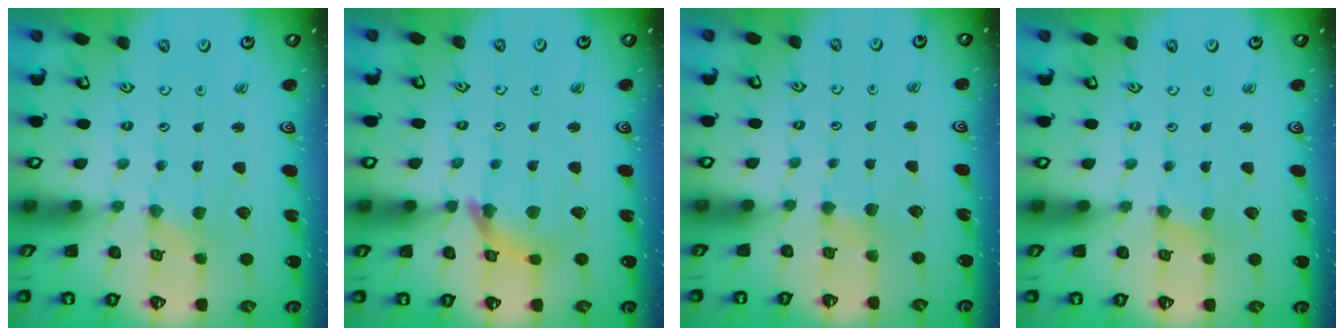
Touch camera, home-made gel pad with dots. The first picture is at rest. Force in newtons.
{"total": 7.3, "press": 7.3, "slide": 0.7}
{"total": 2.8, "press": 2.8, "slide": 0.6}
{"total": 1.1, "press": 1.1, "slide": 0.2}